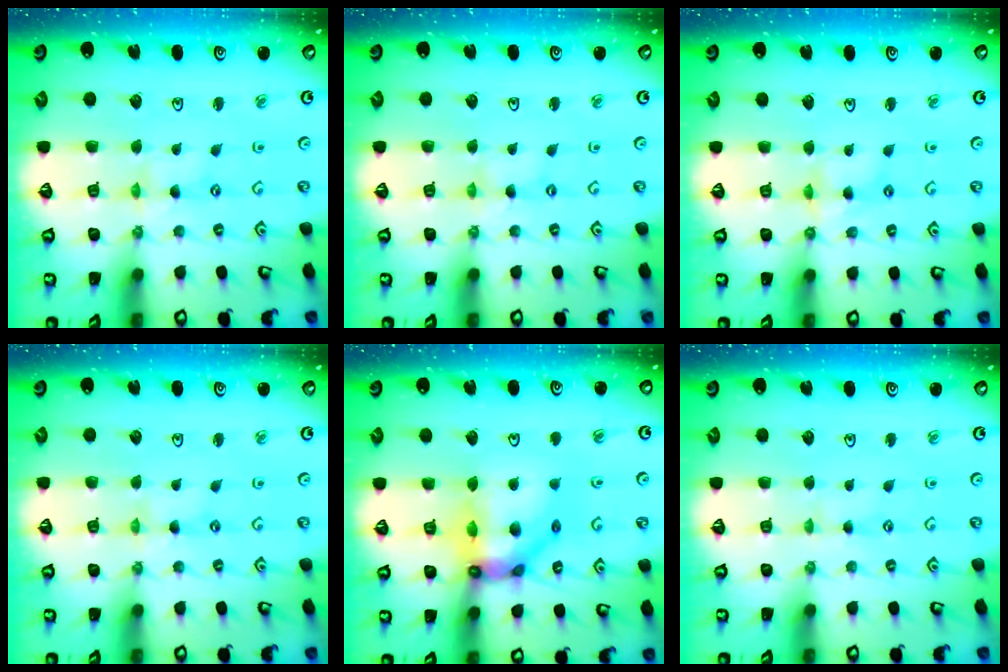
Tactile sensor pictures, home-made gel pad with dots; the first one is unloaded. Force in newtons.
{"total": 0.6, "press": 0.6, "slide": 0.1}
{"total": 4.9, "press": 4.9, "slide": 0.5}
{"total": 0.0}
{"total": 14.9, "press": 14.7, "slide": 1.9}
{"total": 1.2, "press": 1.2, "slide": 0.4}